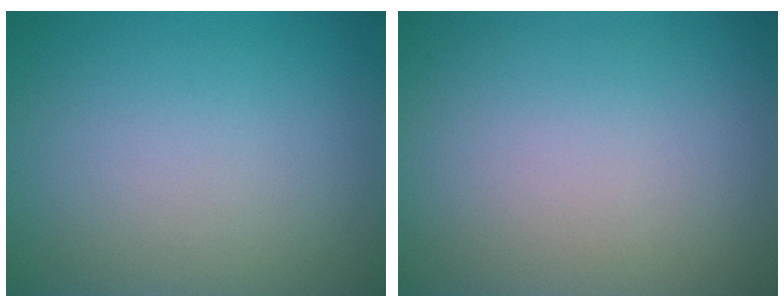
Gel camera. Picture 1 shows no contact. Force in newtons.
{"total": 0.0}